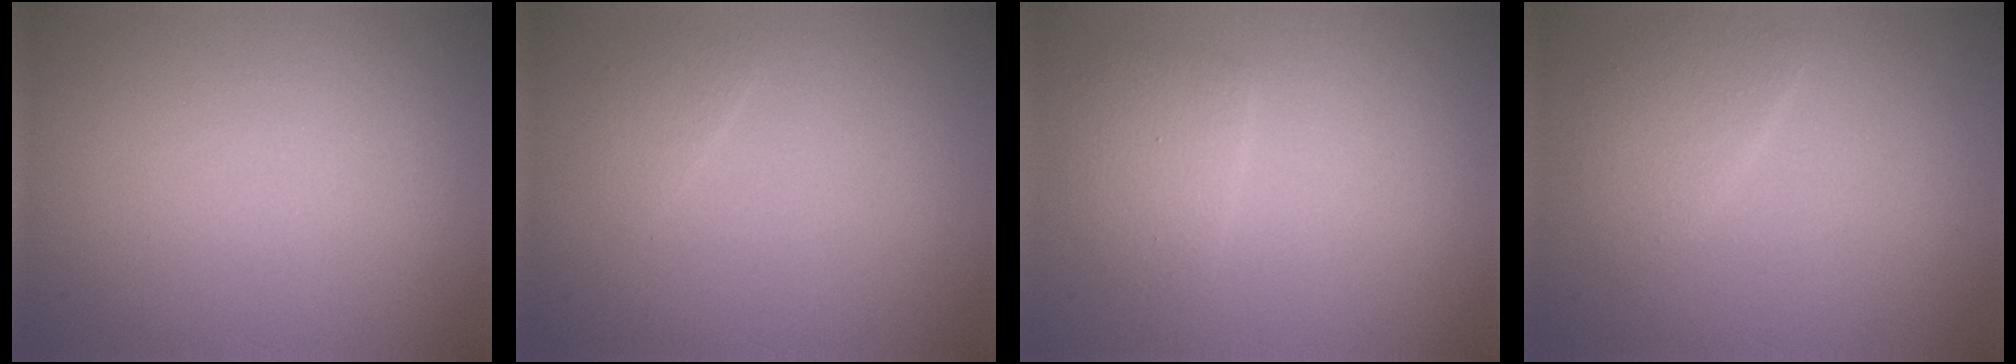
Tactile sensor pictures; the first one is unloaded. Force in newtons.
{"total": 0.9, "press": 0.9, "slide": 0.0}
{"total": 2.0, "press": 2.0, "slide": 0.1}
{"total": 2.2, "press": 2.2, "slide": 0.1}